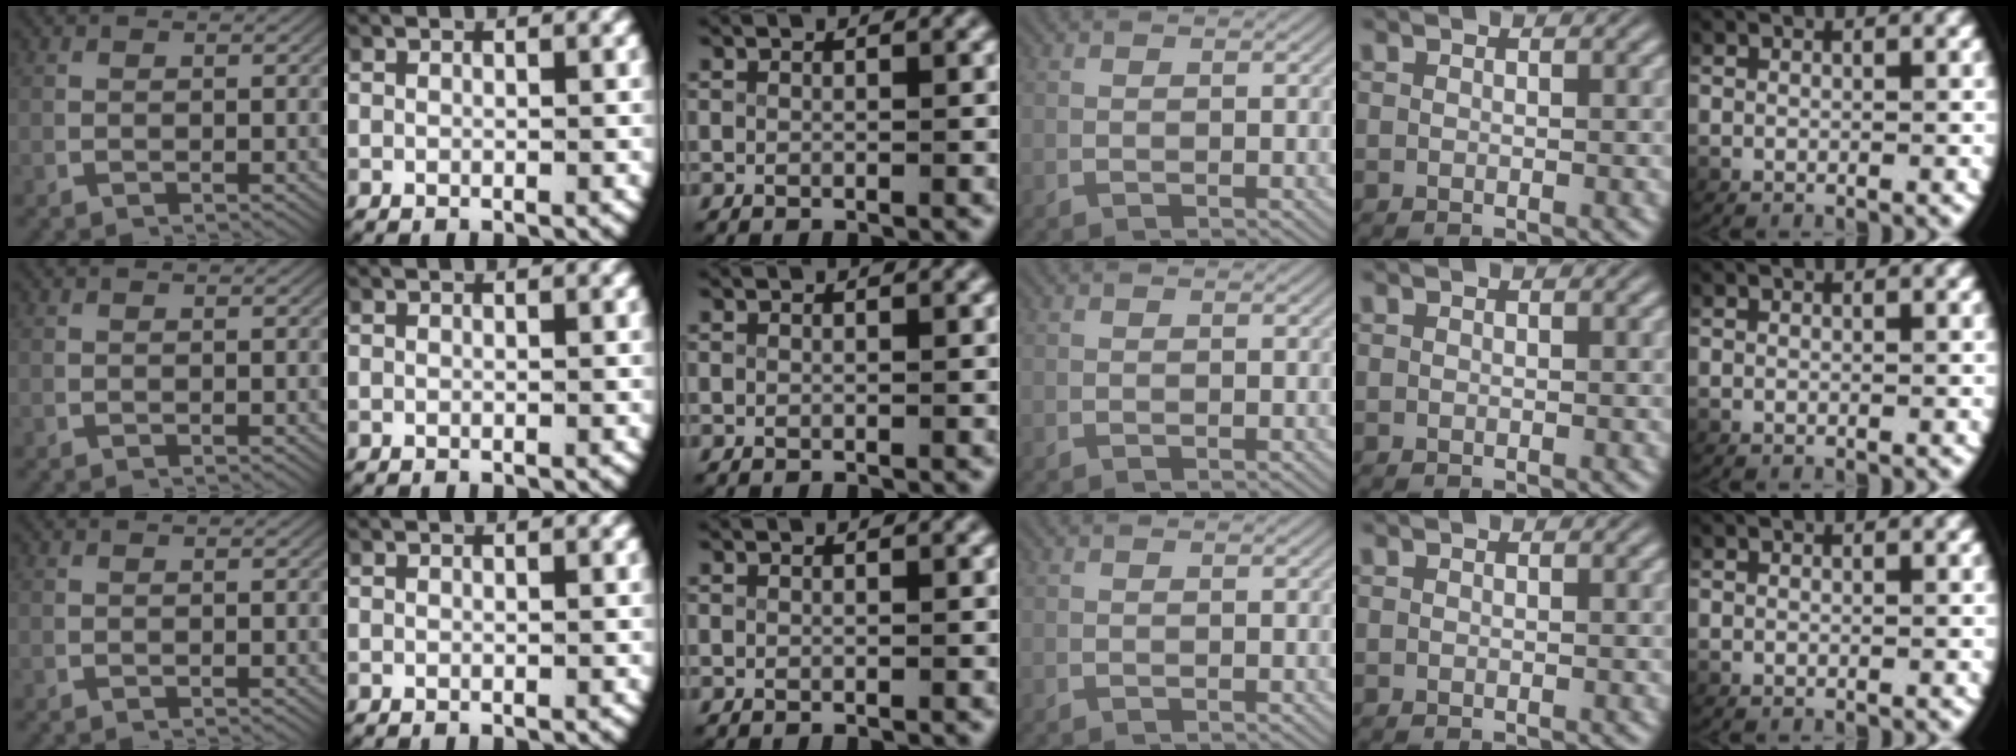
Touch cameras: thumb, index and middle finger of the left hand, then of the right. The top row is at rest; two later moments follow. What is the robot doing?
{"motion": "reach", "object": "towel"}